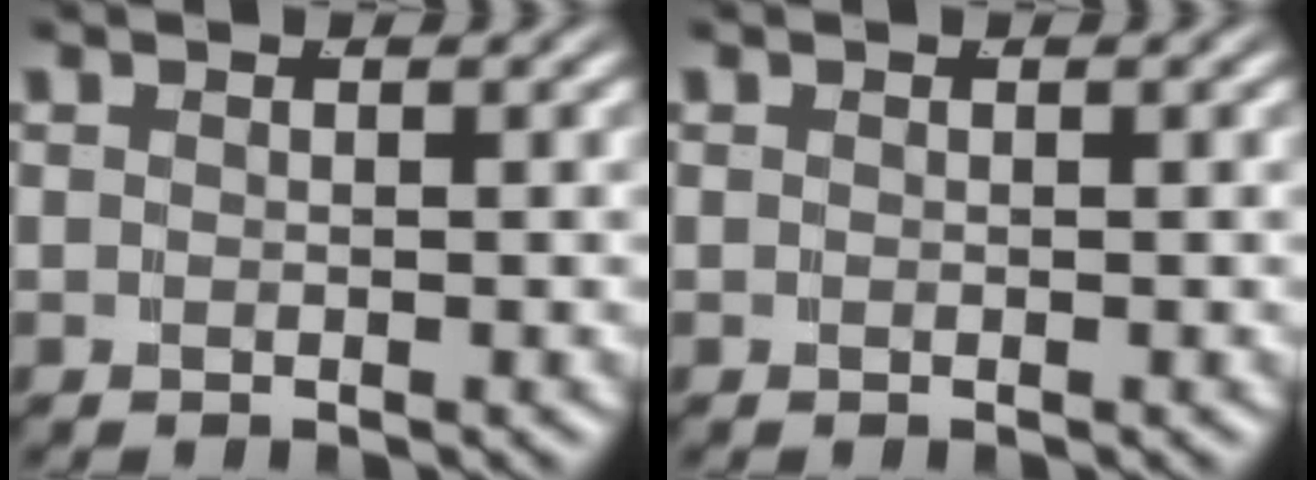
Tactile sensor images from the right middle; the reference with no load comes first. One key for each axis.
{"total": 0.0}